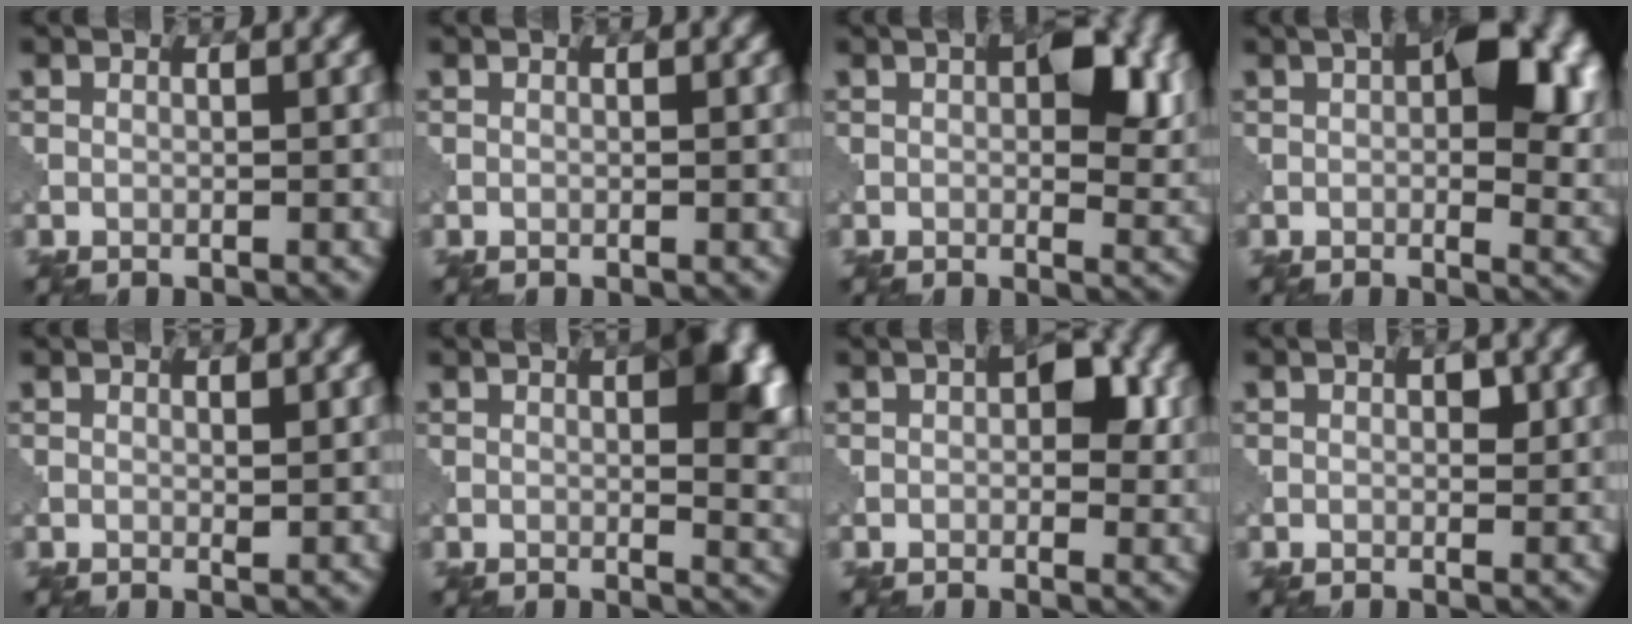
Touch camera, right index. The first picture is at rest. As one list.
[{"total": 0.0}, {"total": 6.8, "force": [1.6, 3.5, 5.6], "torque": [-0.067, -0.005, 0.024]}, {"total": 9.6, "force": [2.1, 5.0, 7.9], "torque": [-0.089, -0.001, 0.029]}, {"total": 0.9, "force": [0.5, 0.4, 0.6], "torque": [-0.007, -0.005, 0.010]}, {"total": 7.2, "force": [1.6, 2.6, 6.5], "torque": [-0.065, -0.005, 0.026]}, {"total": 4.5, "force": [0.8, 2.5, 3.6], "torque": [-0.043, -0.002, 0.011]}, {"total": 1.2, "force": [0.3, 0.8, 0.8], "torque": [-0.008, -0.003, 0.006]}]